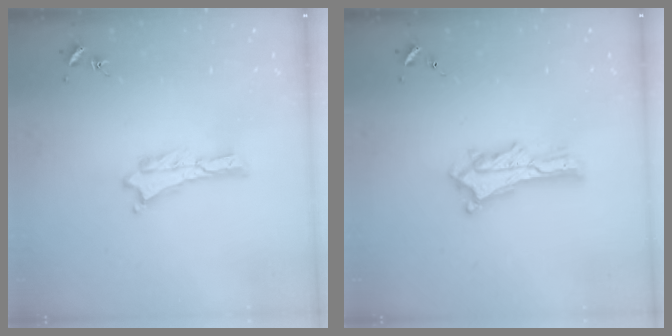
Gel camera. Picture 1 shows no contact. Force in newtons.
{"total": 4.3, "press": 4.3, "slide": 0.4}